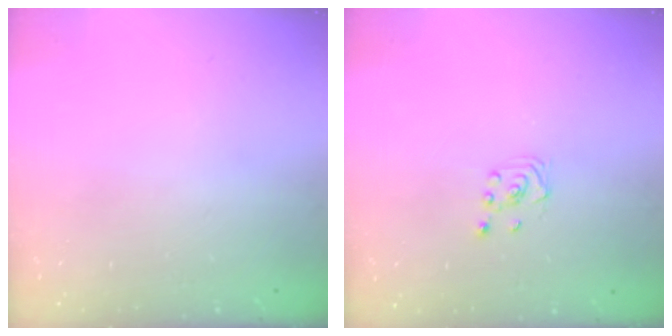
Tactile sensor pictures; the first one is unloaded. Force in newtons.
{"total": 1.9, "press": 1.7, "slide": 0.8}